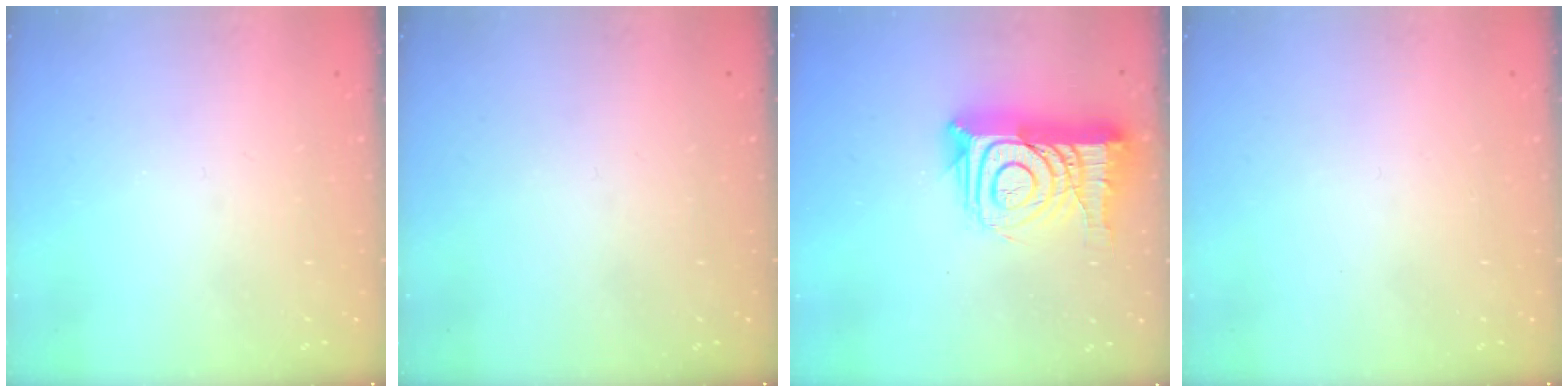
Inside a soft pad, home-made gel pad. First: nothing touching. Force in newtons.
{"total": 0.0}
{"total": 19.3, "press": 19.2, "slide": 1.6}
{"total": 1.8, "press": 1.7, "slide": 0.1}